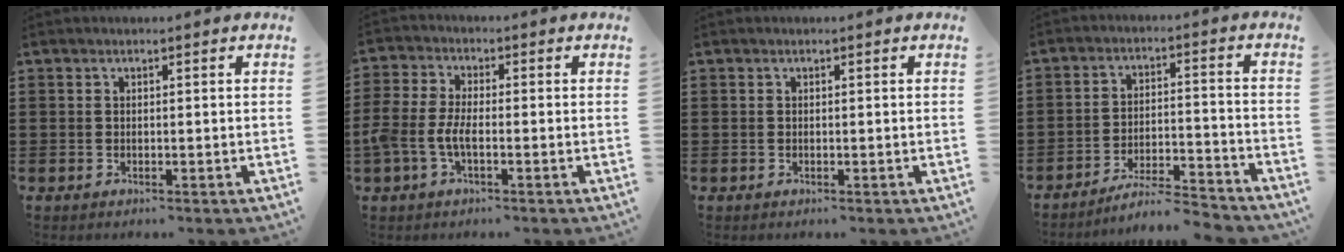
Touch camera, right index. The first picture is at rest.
{"total": 4.6, "force": [-1.8, 1.9, 3.8], "torque": [-0.100, -0.005, -0.041]}
{"total": 0.0}
{"total": 6.4, "force": [-5.9, 0.3, 2.4], "torque": [-0.044, -0.002, -0.113]}